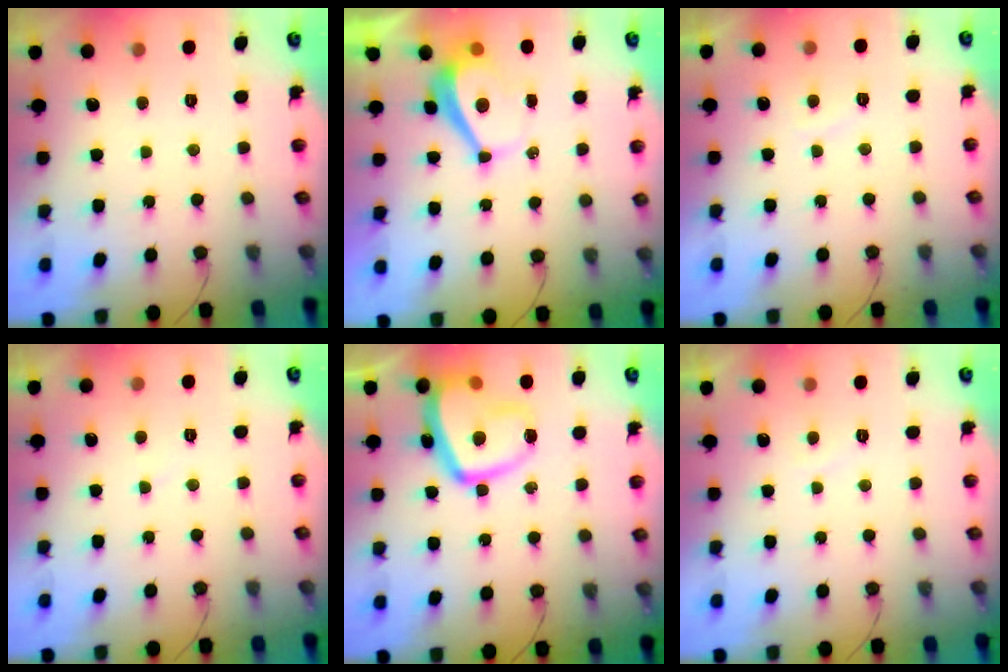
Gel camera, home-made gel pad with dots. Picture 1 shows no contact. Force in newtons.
{"total": 3.9, "press": 3.9, "slide": 0.5}
{"total": 2.5, "press": 2.3, "slide": 0.9}
{"total": 1.7, "press": 1.6, "slide": 0.4}
{"total": 16.2, "press": 16.1, "slide": 1.7}
{"total": 1.1, "press": 0.9, "slide": 0.6}